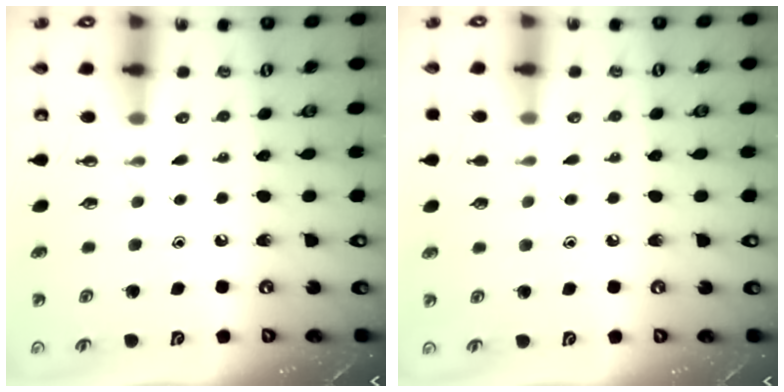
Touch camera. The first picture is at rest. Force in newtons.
{"total": 4.6, "press": 4.6, "slide": 0.5}